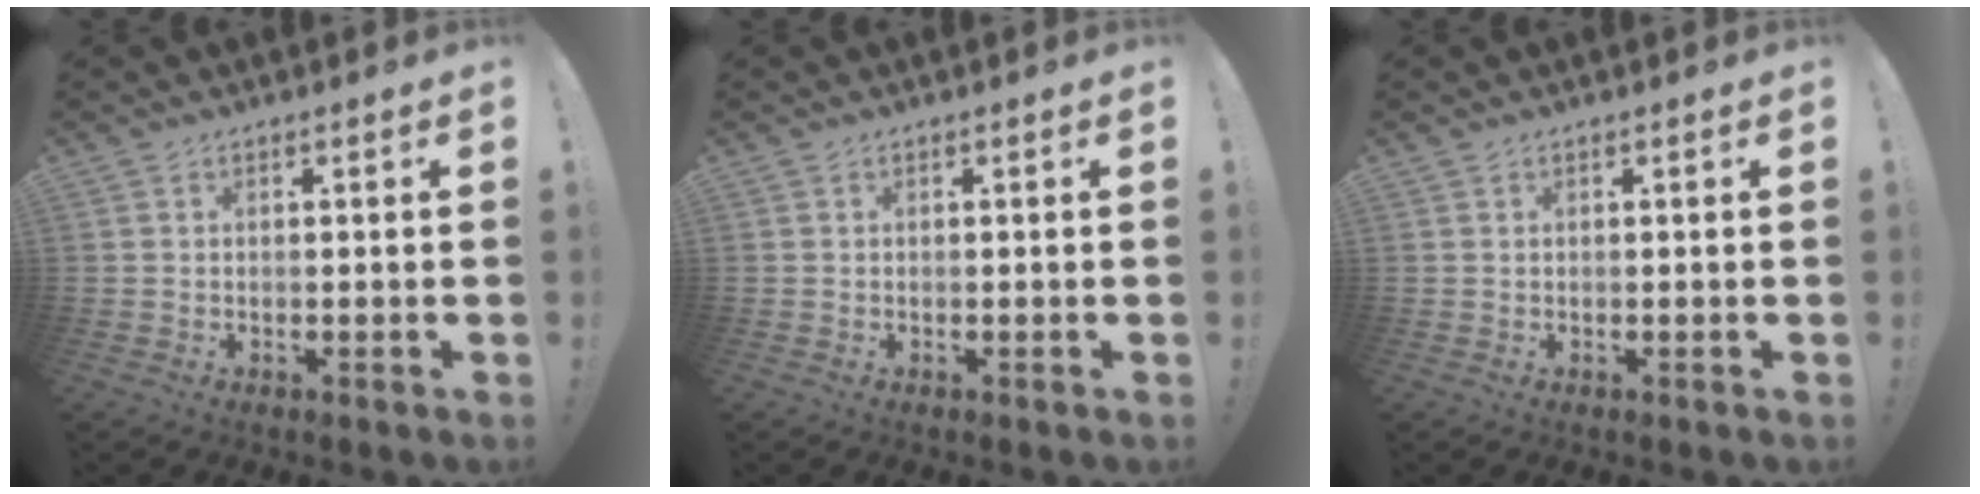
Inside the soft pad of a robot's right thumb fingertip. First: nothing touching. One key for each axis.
{"total": 0.0}
{"total": 0.0}